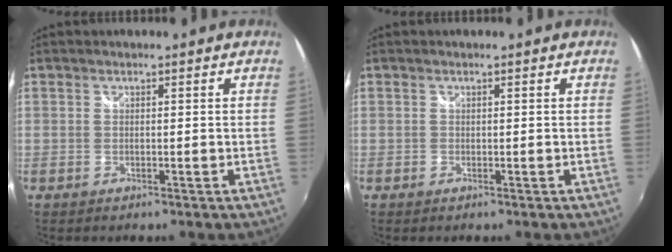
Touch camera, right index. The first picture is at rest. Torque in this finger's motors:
{"motor_torque": [0.05, -0.02, 0.04, -0.01]}